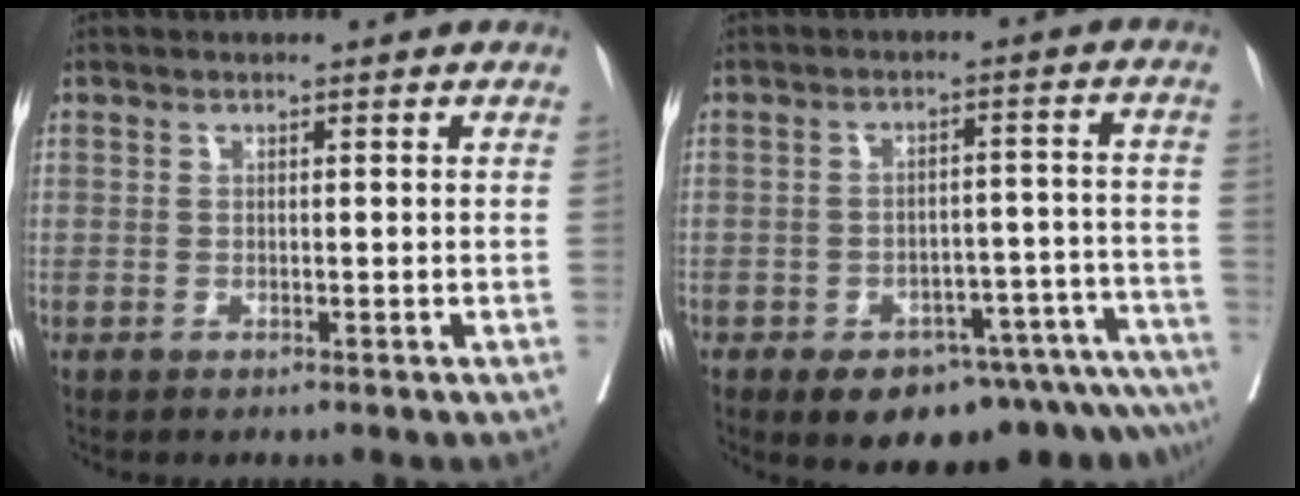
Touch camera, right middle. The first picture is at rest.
{"total": 13.7, "force": [-11.1, 4.4, 6.8], "torque": [-0.028, 0.031, -0.140]}